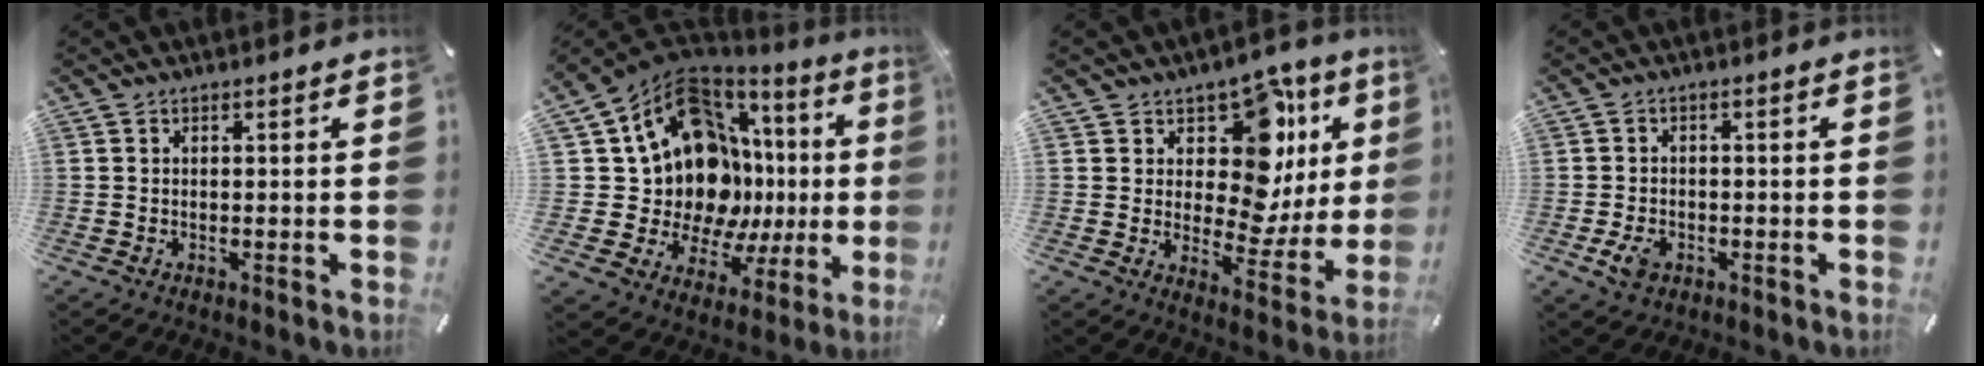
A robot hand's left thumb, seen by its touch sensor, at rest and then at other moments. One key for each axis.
{"total": 19.6, "fx": 5.3, "fy": 13.6, "fz": 13.0, "tx": -0.217, "ty": -0.081, "tz": 0.117}
{"total": 14.1, "fx": 6.1, "fy": 9.1, "fz": 8.8, "tx": -0.112, "ty": -0.065, "tz": 0.104}
{"total": 4.2, "fx": -1.6, "fy": 3.0, "fz": 2.5, "tx": -0.061, "ty": 0.002, "tz": -0.033}